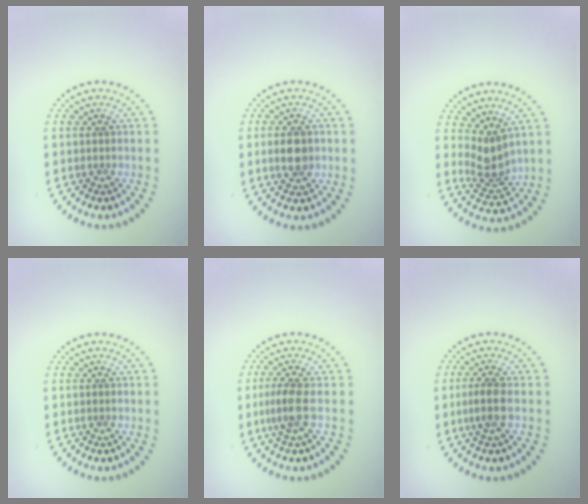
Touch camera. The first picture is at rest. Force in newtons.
{"total": 3.3, "press": 3.3, "slide": 0.0}
{"total": 2.9, "press": 2.2, "slide": 1.8}
{"total": 0.0}
{"total": 2.2, "press": 1.8, "slide": 1.1}
{"total": 2.0, "press": 1.8, "slide": 0.9}